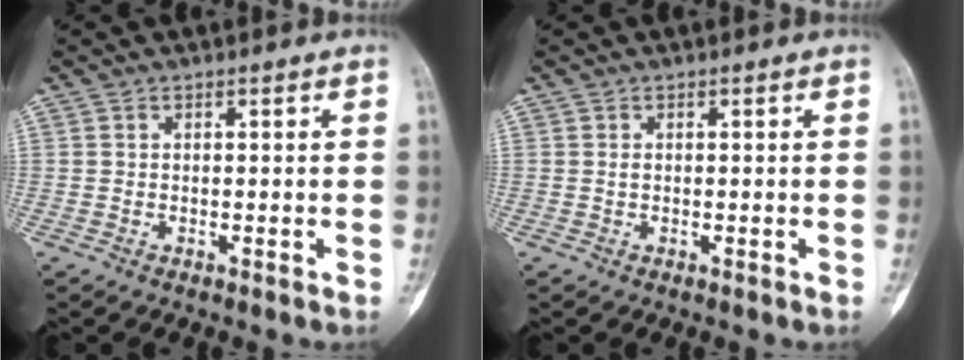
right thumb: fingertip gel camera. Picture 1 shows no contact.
{"total": 0.5, "force": [0.1, 0.3, 0.4], "torque": [-0.009, 0.001, 0.002]}